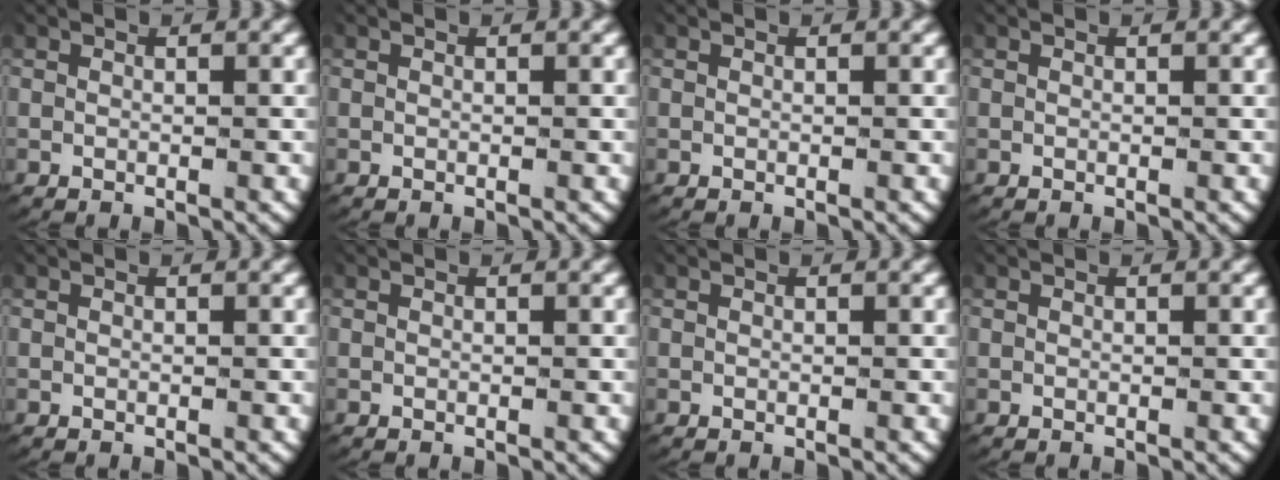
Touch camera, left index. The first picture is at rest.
{"total": 0.0}
{"total": 0.0}
{"total": 0.0}
{"total": 0.0}
{"total": 0.0}
{"total": 0.0}
{"total": 0.0}